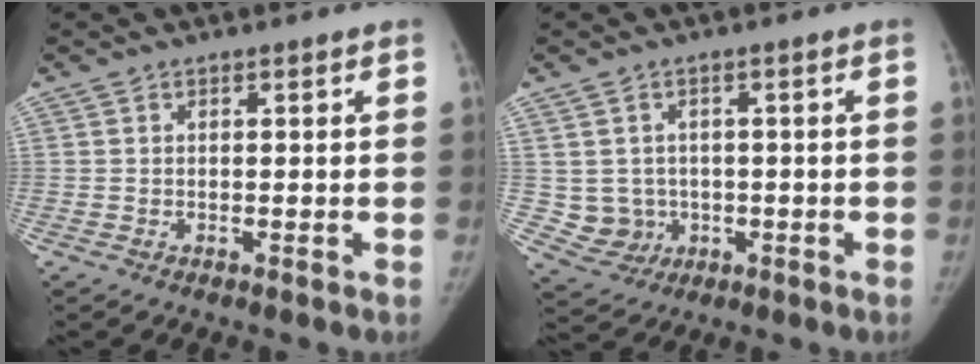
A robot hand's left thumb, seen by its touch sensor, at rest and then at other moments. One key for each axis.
{"total": 5.5, "fx": -0.2, "fy": 5.2, "fz": 1.5, "tx": -0.004, "ty": 0.003, "tz": 0.010}